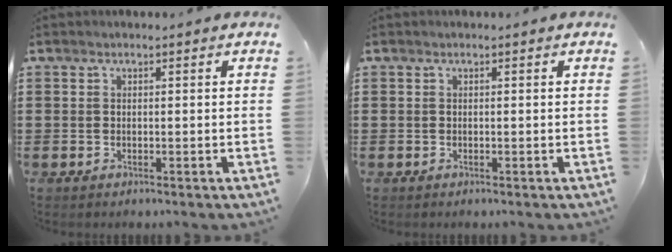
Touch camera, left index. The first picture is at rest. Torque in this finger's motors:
{"motor_torque": [-0.02, -0.02, 0.00, 0.00]}